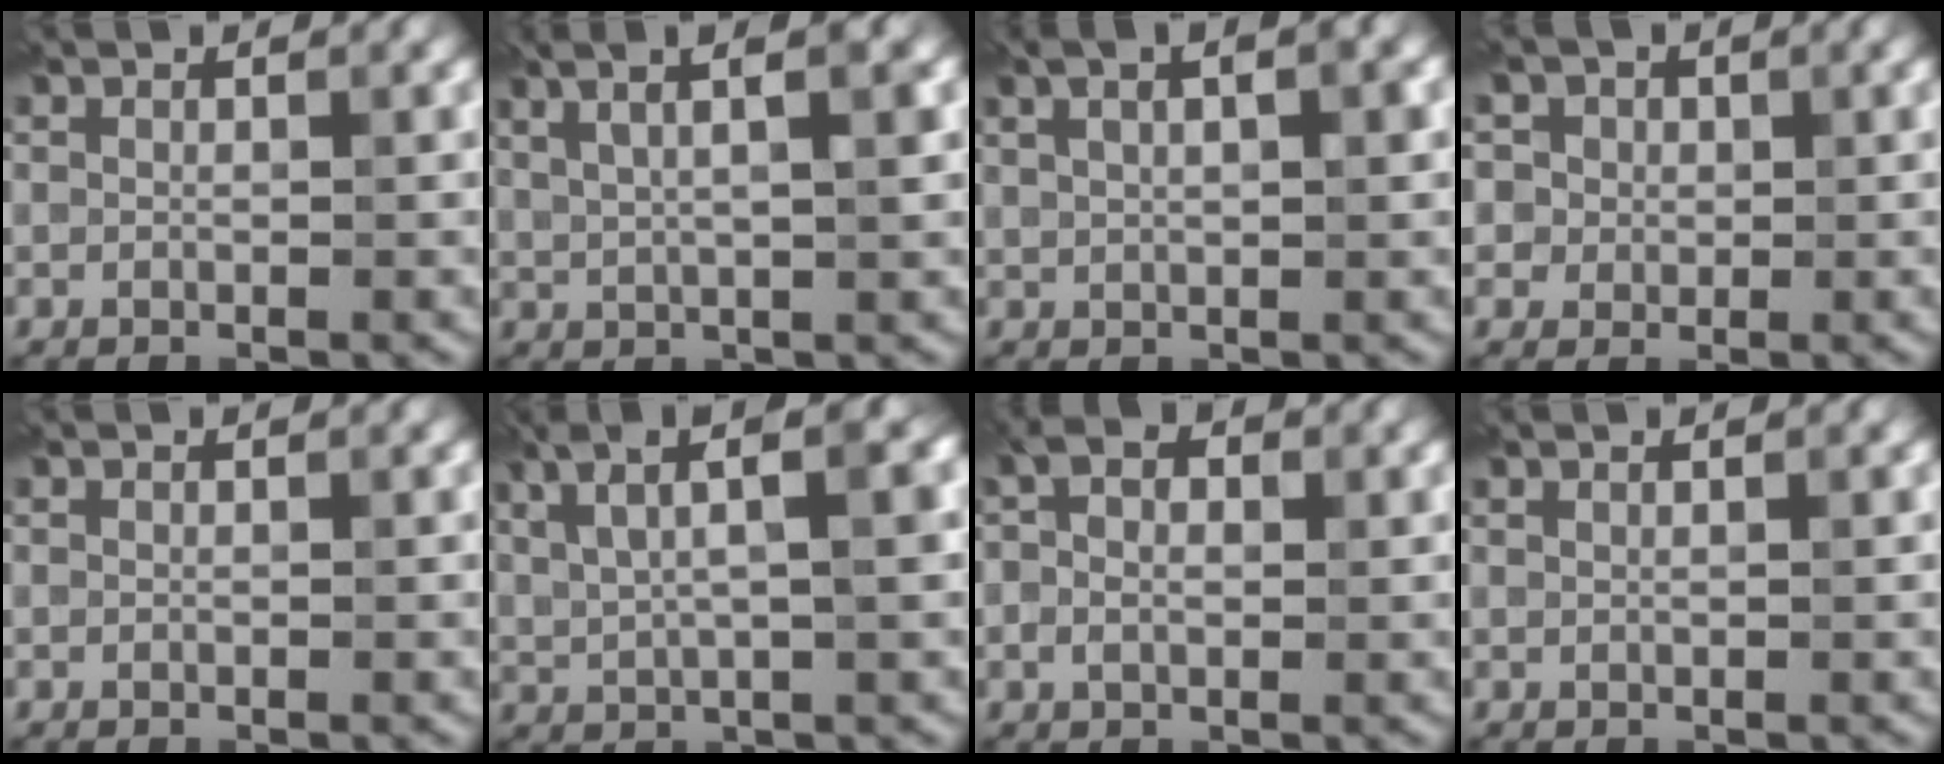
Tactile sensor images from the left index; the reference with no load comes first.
{"total": 8.2, "force": [4.1, 3.0, 6.4], "torque": [-0.089, 0.036, 0.042]}
{"total": 5.6, "force": [2.3, 2.5, 4.5], "torque": [-0.067, 0.020, 0.019]}
{"total": 6.9, "force": [3.3, 5.3, 2.8], "torque": [-0.053, 0.016, 0.022]}
{"total": 0.0}
{"total": 8.8, "force": [4.2, 3.0, 7.2], "torque": [-0.133, 0.036, 0.065]}
{"total": 2.8, "force": [0.0, 1.8, 2.2], "torque": [-0.046, 0.005, -0.005]}
{"total": 0.5, "force": [0.3, 0.1, 0.4], "torque": [-0.009, -0.002, 0.003]}